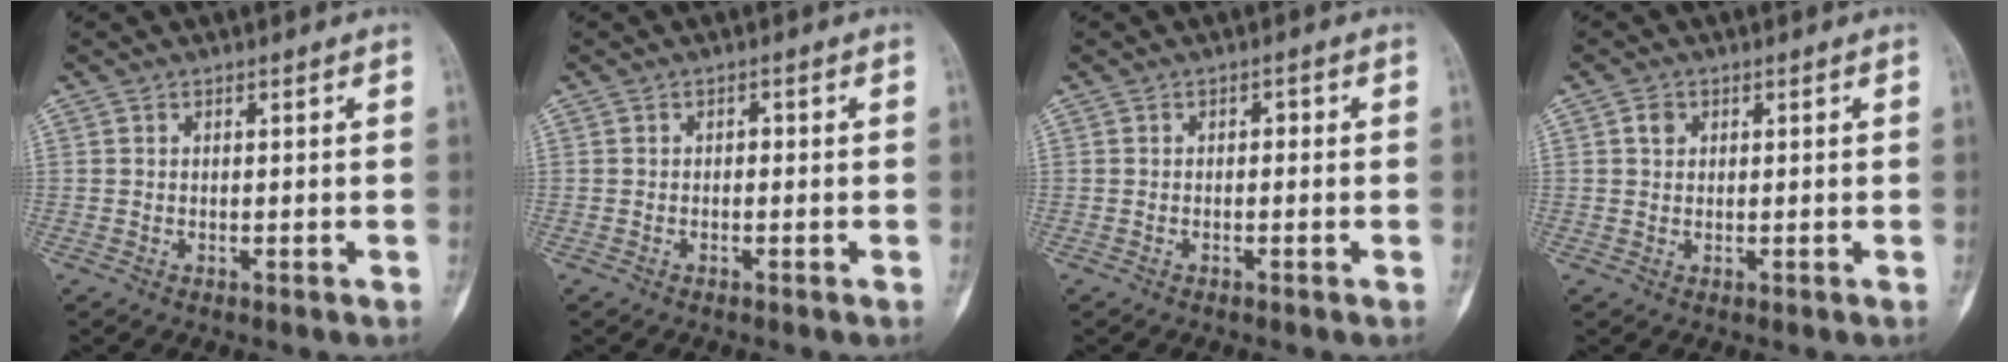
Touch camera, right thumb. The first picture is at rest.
{"total": 0.7, "force": [-0.2, 0.5, 0.5], "torque": [0.003, 0.004, -0.009]}
{"total": 0.9, "force": [-0.2, 0.6, 0.6], "torque": [0.003, 0.005, -0.009]}
{"total": 1.8, "force": [0.6, 1.5, 0.8], "torque": [-0.008, 0.000, 0.008]}